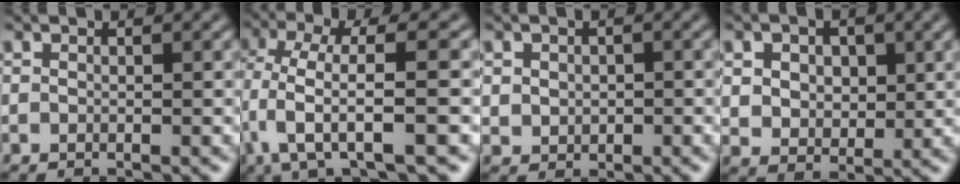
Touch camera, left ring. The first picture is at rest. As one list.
[{"total": 6.8, "force": [-1.4, 1.7, 6.4], "torque": [-0.127, 0.005, -0.031]}, {"total": 1.8, "force": [0.1, 1.7, 0.8], "torque": [-0.017, -0.003, 0.009]}, {"total": 5.7, "force": [2.0, 4.3, 3.2], "torque": [-0.075, 0.011, 0.029]}]